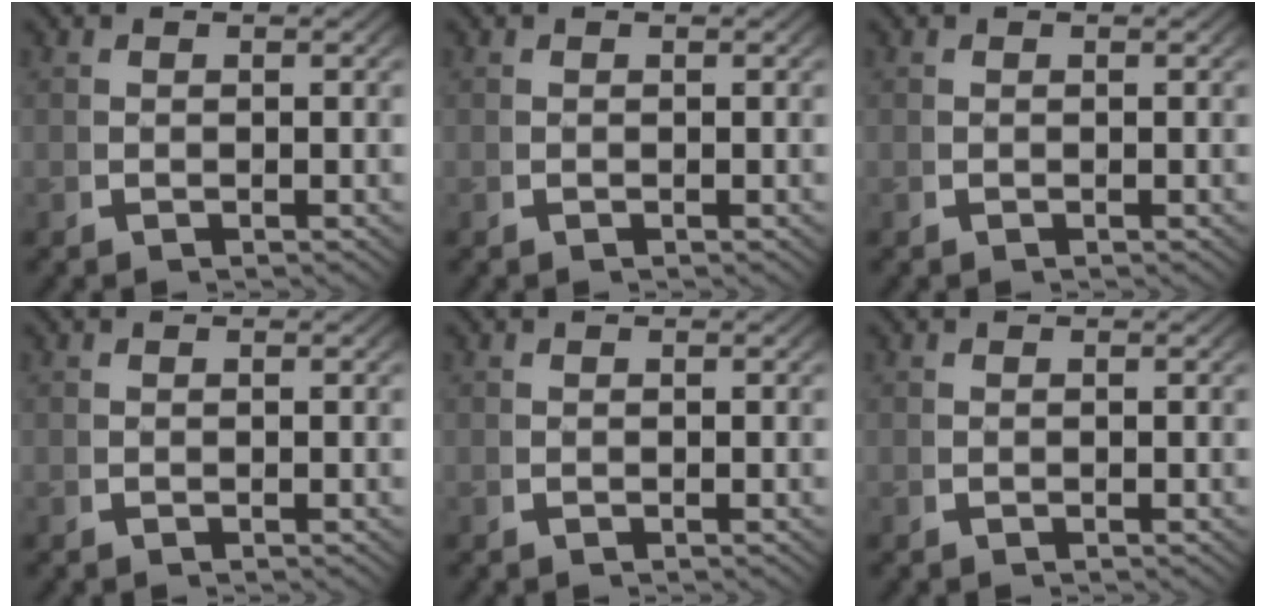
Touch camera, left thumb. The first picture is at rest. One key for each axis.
{"total": 0.0}
{"total": 0.0}
{"total": 0.0}
{"total": 0.0}
{"total": 0.0}